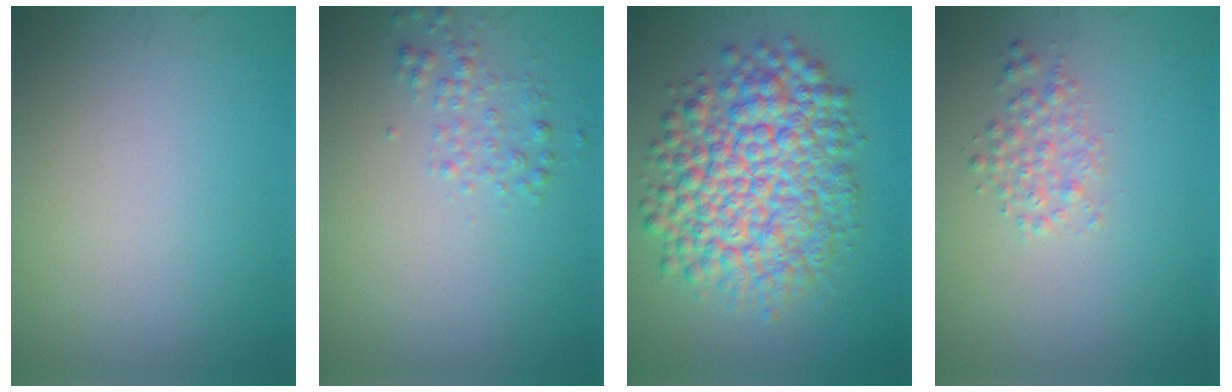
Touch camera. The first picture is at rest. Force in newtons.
{"total": 1.6, "press": 1.6, "slide": 0.0}
{"total": 9.8, "press": 9.8, "slide": 0.2}
{"total": 1.8, "press": 1.8, "slide": 0.1}